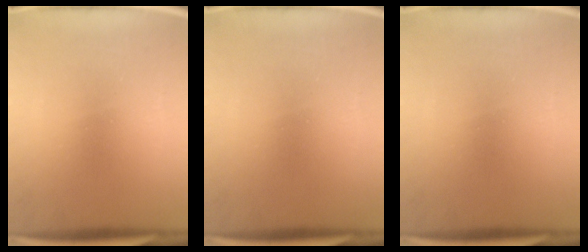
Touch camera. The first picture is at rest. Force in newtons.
{"total": 0.0}
{"total": 0.0}